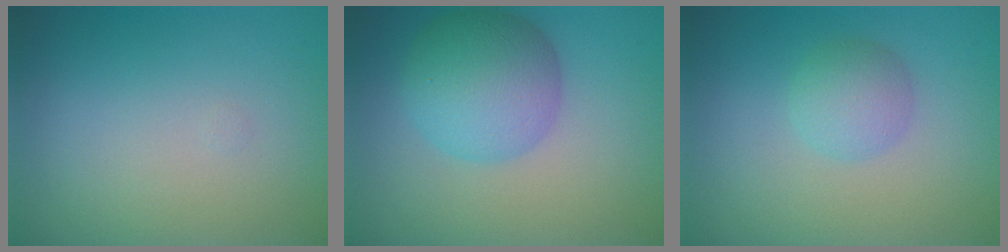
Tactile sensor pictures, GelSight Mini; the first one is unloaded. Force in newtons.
{"total": 6.3, "press": 6.3, "slide": 0.1}
{"total": 2.6, "press": 2.6, "slide": 0.1}